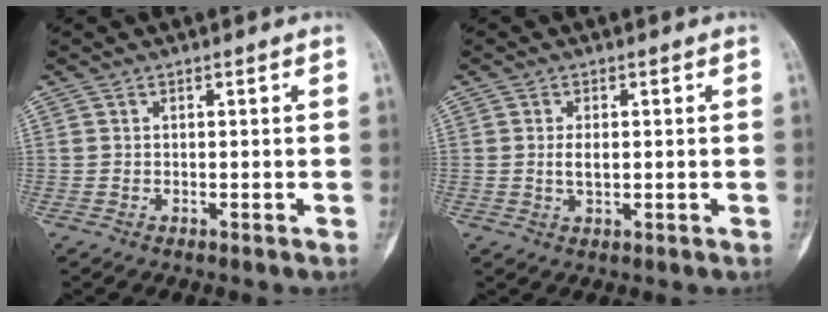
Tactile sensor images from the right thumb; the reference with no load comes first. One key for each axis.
{"total": 2.6, "fx": 0.2, "fy": 1.3, "fz": 2.2, "tx": -0.037, "ty": -0.001, "tz": 0.004}